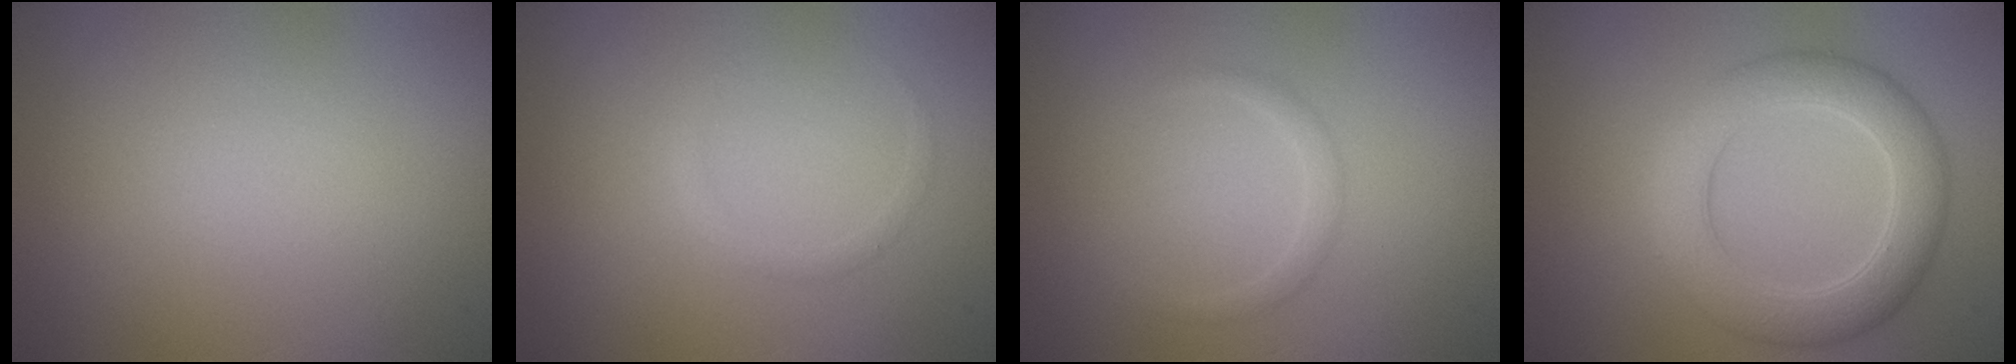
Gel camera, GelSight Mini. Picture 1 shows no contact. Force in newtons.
{"total": 0.8, "press": 0.8, "slide": 0.0}
{"total": 1.1, "press": 1.1, "slide": 0.1}
{"total": 5.6, "press": 5.6, "slide": 0.2}